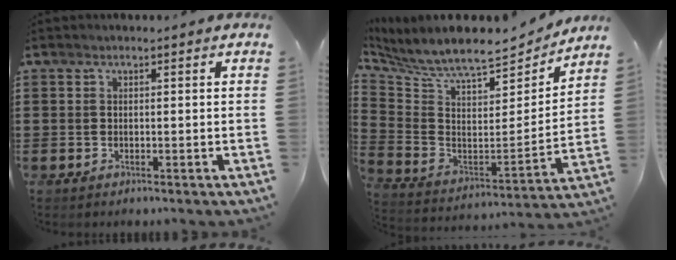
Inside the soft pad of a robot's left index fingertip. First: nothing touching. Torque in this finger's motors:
{"motor_torque": [1.07, -1.06, 0.48, 0.16]}